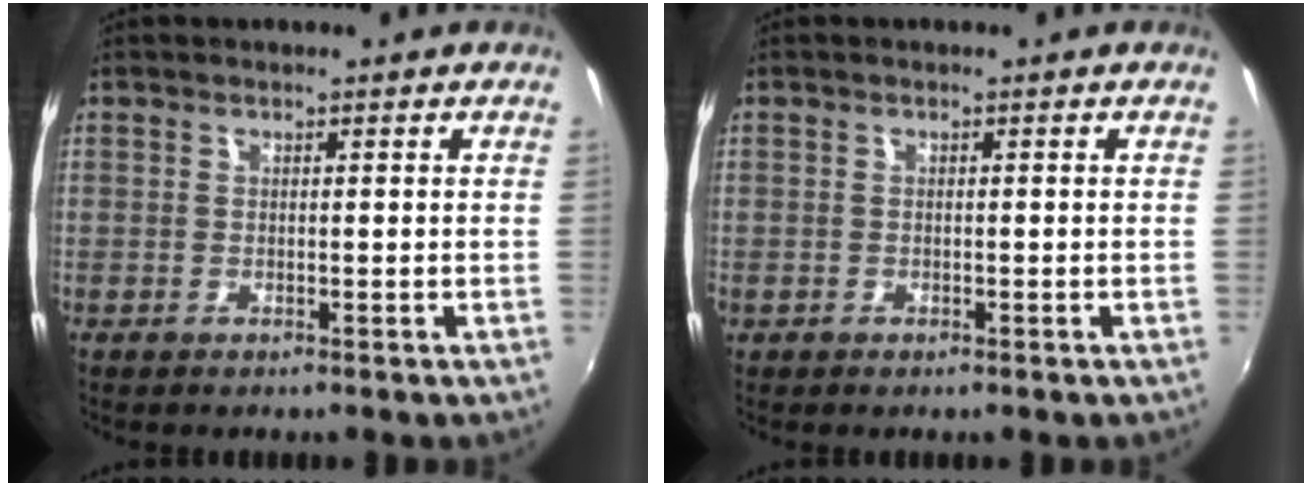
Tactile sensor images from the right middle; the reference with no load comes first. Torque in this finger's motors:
{"motor_torque": [2.14, 0.00, 1.05, 0.20]}